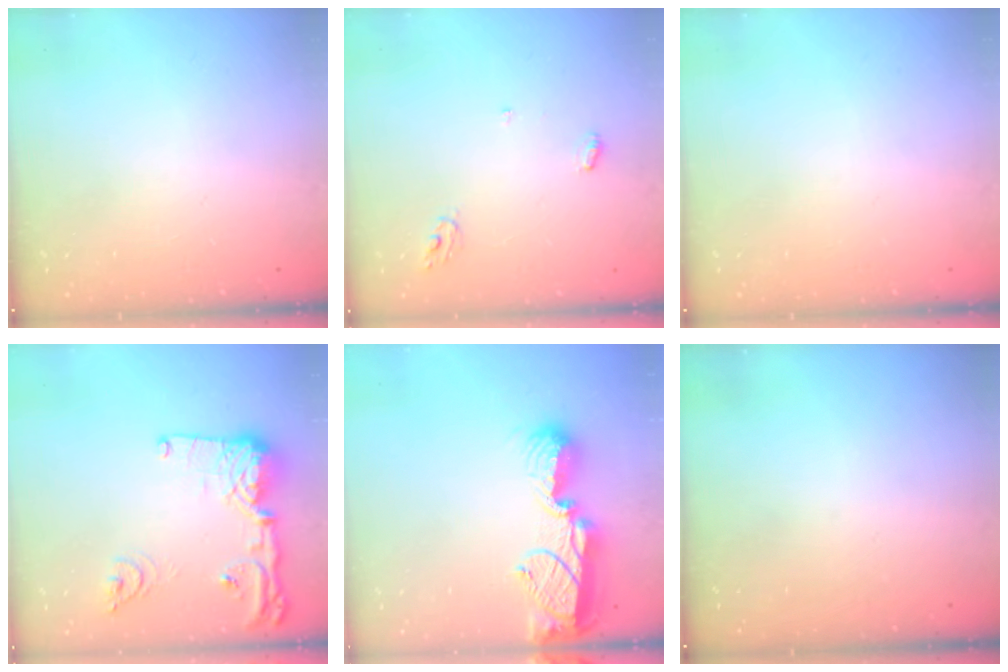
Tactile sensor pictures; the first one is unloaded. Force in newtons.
{"total": 4.1, "press": 4.1, "slide": 0.2}
{"total": 0.0}
{"total": 16.7, "press": 16.6, "slide": 1.9}
{"total": 11.4, "press": 11.3, "slide": 1.5}
{"total": 0.0}